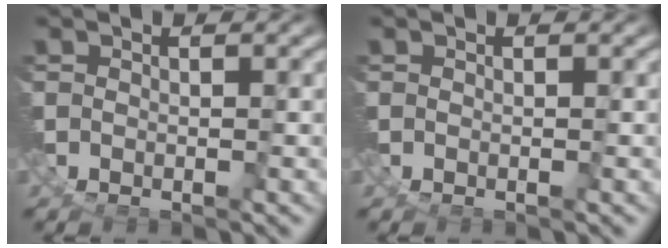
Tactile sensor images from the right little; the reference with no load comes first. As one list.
[{"total": 0.0}]